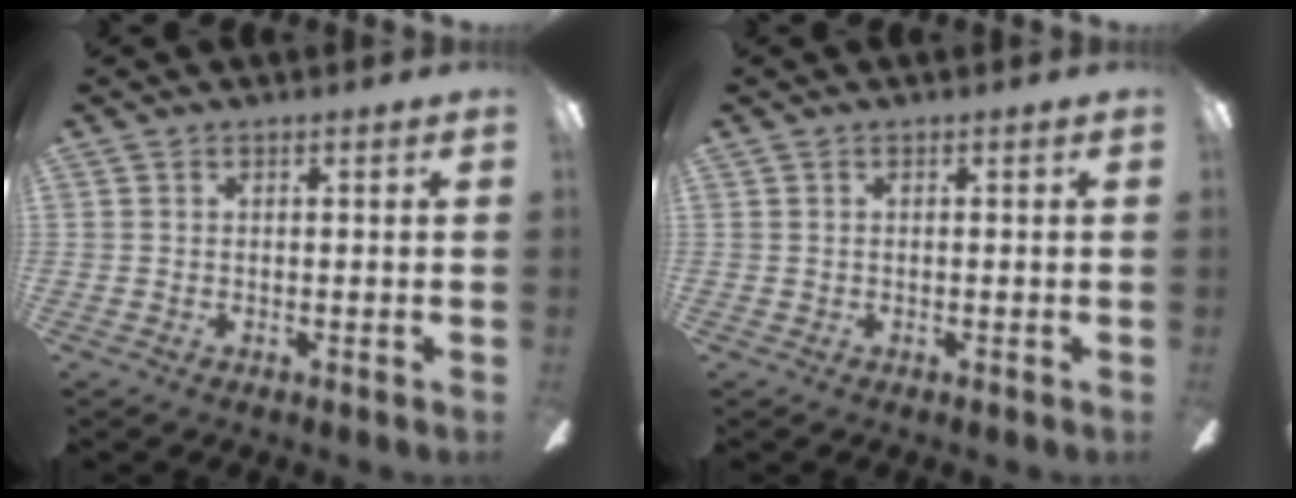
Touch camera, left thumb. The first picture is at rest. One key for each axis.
{"total": 0.0}